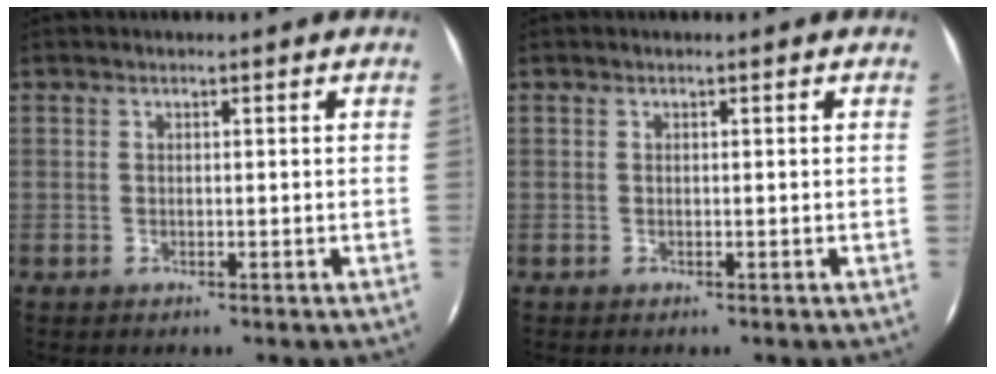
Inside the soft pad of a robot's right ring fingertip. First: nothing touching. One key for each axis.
{"total": 0.0}